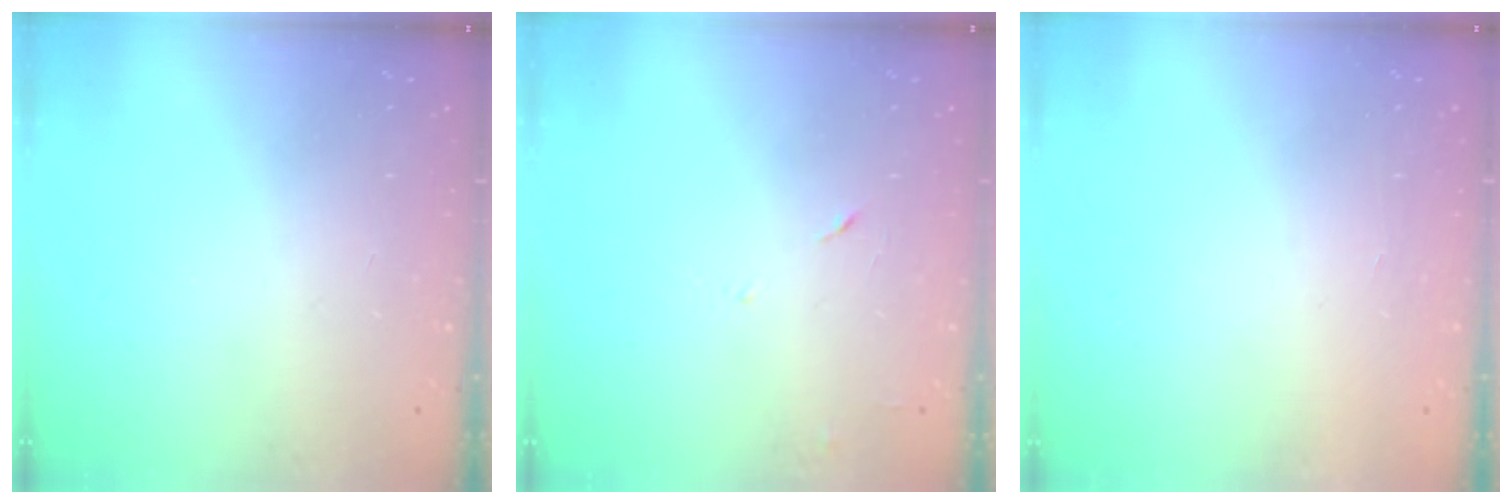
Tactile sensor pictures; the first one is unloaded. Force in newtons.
{"total": 3.9, "press": 3.8, "slide": 0.9}
{"total": 1.7, "press": 1.7, "slide": 0.1}